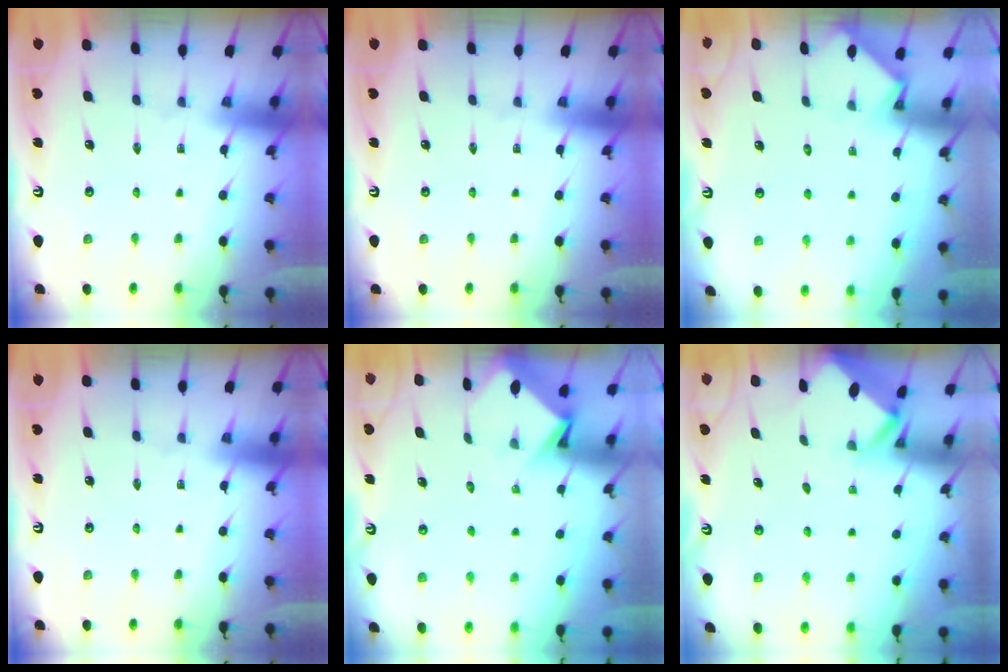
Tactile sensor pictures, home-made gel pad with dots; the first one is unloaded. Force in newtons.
{"total": 0.0}
{"total": 2.6, "press": 2.6, "slide": 0.4}
{"total": 0.0}
{"total": 3.4, "press": 3.4, "slide": 0.3}
{"total": 2.1, "press": 2.1, "slide": 0.0}